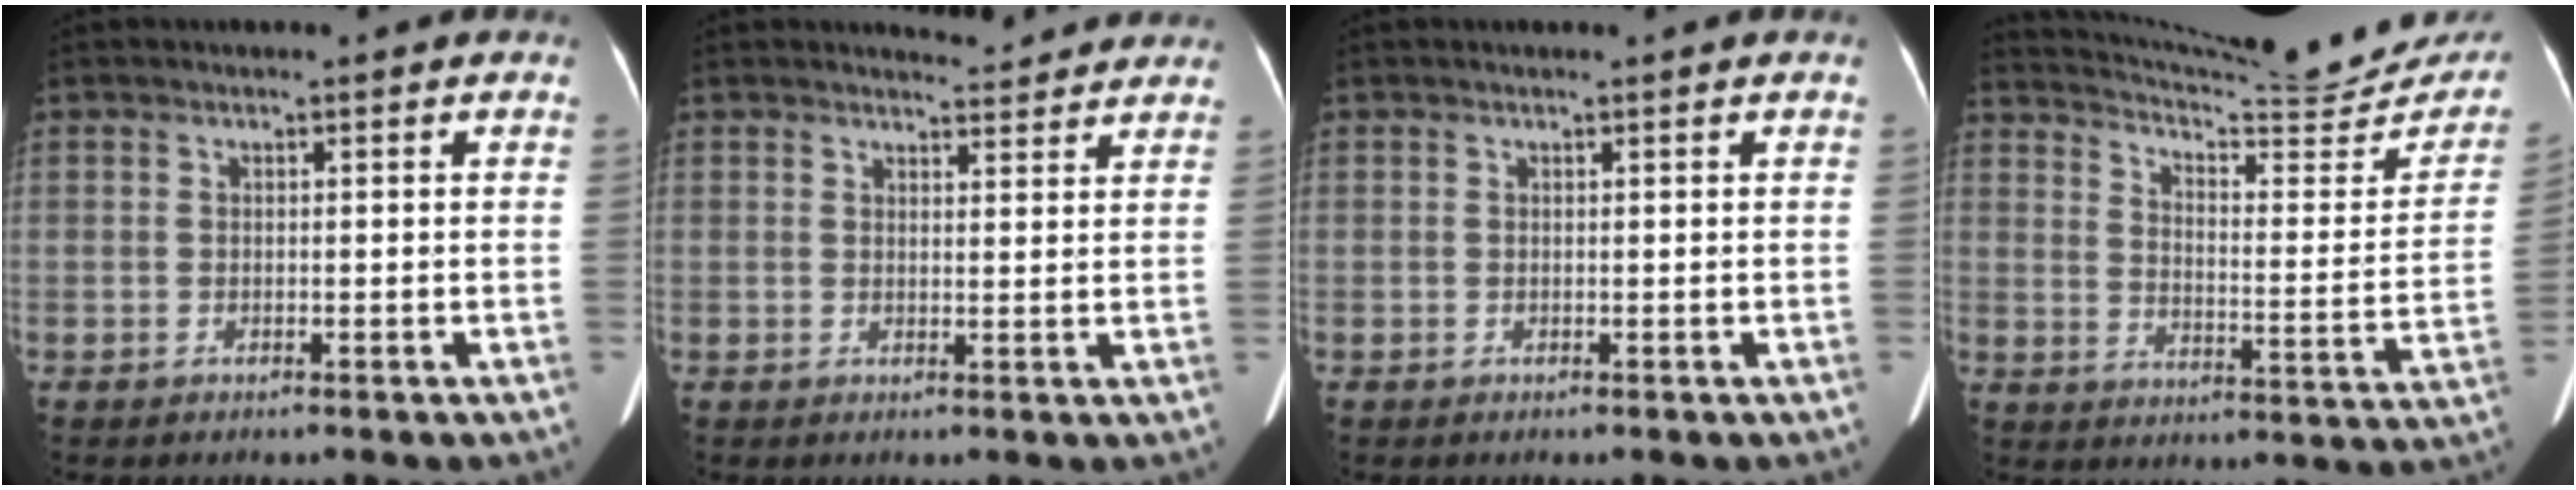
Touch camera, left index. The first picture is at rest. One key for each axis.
{"total": 4.3, "fx": 4.2, "fy": 0.7, "fz": 0.2, "tx": -0.009, "ty": 0.000, "tz": 0.044}
{"total": 0.5, "fx": 0.5, "fy": 0.0, "fz": 0.2, "tx": -0.002, "ty": 0.014, "tz": 0.011}
{"total": 24.3, "fx": 22.7, "fy": 1.7, "fz": 8.3, "tx": -0.131, "ty": -0.080, "tz": 0.291}